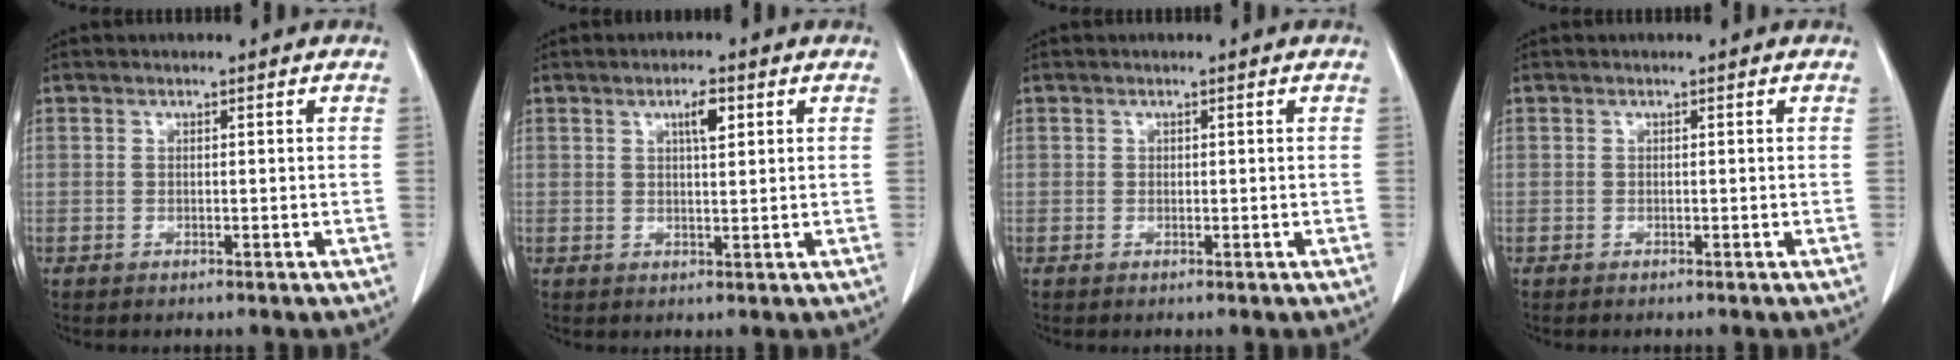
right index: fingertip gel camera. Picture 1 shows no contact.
{"total": 3.1, "force": [1.4, 0.6, 2.7], "torque": [-0.046, 0.000, 0.022]}
{"total": 0.0}
{"total": 0.0}